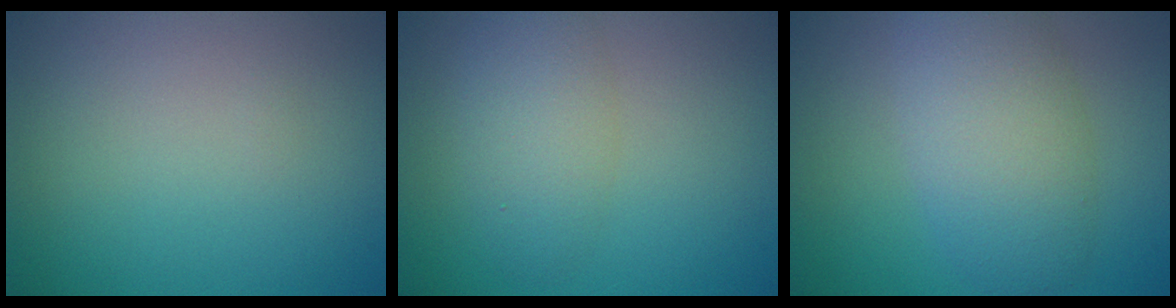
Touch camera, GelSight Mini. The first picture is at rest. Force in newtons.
{"total": 3.2, "press": 3.2, "slide": 0.1}
{"total": 5.8, "press": 5.8, "slide": 0.6}